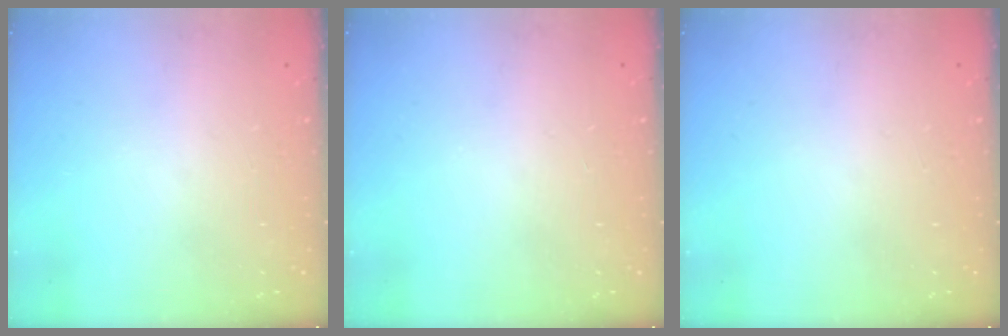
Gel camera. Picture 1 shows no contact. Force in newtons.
{"total": 0.0}
{"total": 0.0}